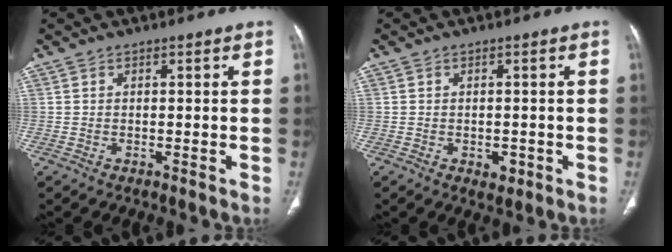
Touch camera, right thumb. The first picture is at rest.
{"total": 2.1, "force": [-0.7, 1.5, 1.3], "torque": [-0.007, 0.002, -0.004]}